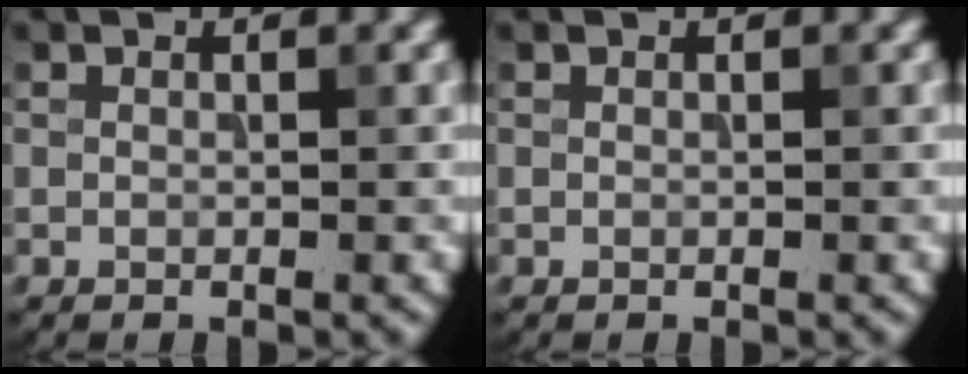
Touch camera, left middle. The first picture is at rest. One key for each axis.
{"total": 0.0}